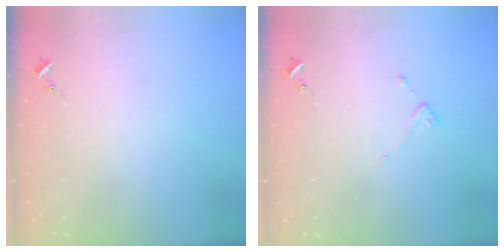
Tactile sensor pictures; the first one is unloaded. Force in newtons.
{"total": 3.6, "press": 3.6, "slide": 0.3}